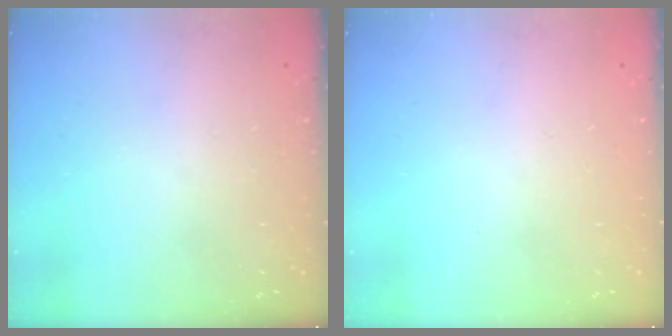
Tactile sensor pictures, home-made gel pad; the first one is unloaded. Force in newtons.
{"total": 0.0}